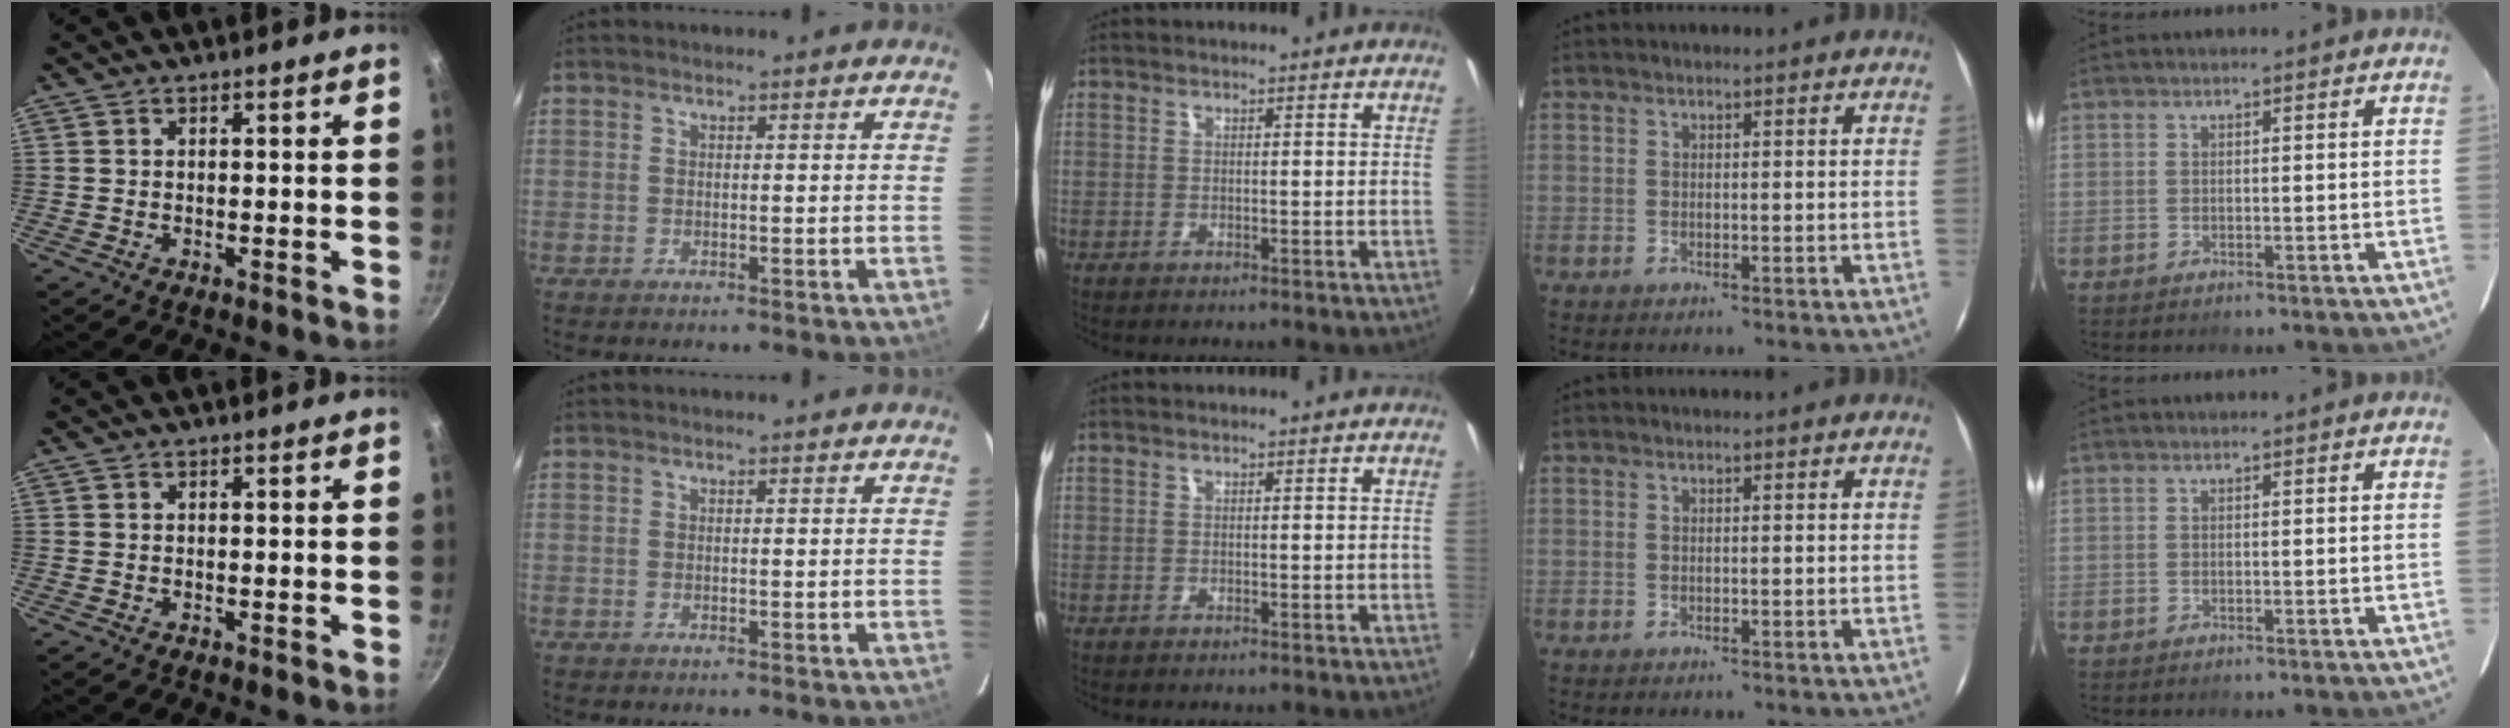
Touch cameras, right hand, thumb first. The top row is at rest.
{}